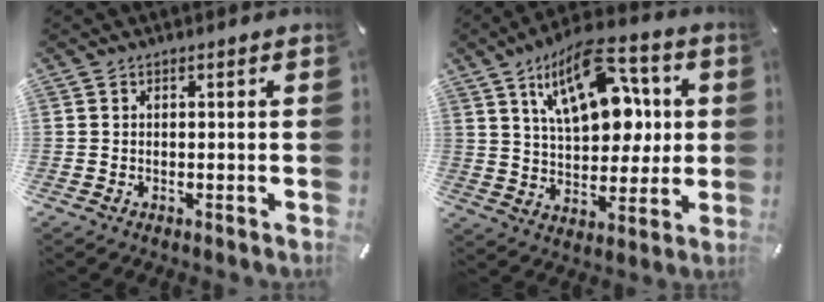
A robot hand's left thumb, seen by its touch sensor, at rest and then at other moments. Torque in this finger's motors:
{"motor_torque": [2.51, 2.51, 1.65, -1.11, 0.40]}